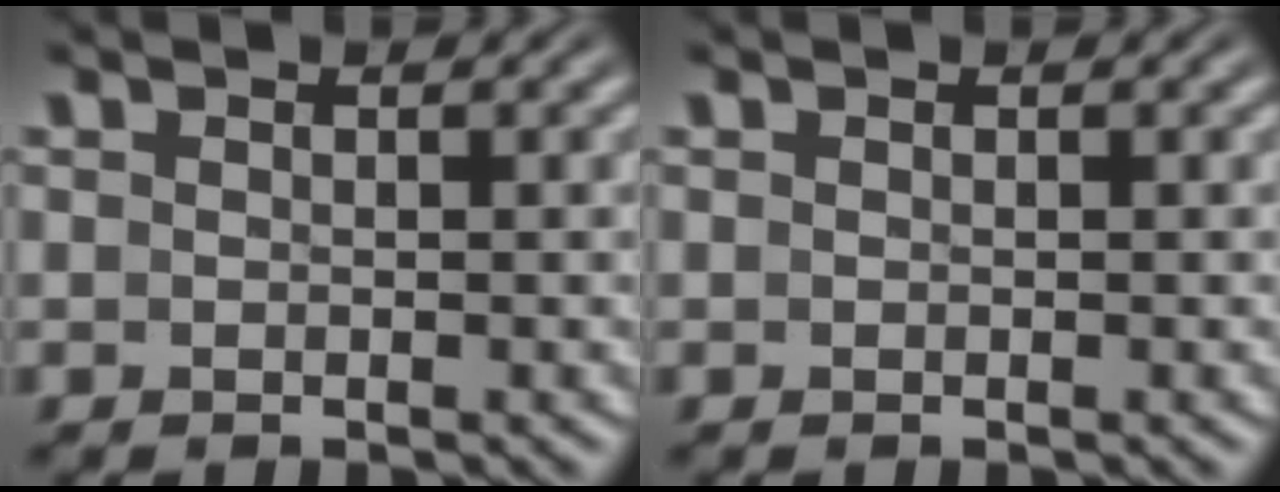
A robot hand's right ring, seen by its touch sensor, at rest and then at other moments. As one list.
[{"total": 0.0}]